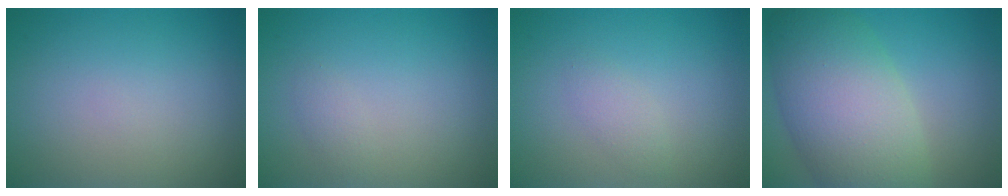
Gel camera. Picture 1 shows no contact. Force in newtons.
{"total": 0.8, "press": 0.8, "slide": 0.0}
{"total": 1.2, "press": 1.2, "slide": 0.0}
{"total": 10.1, "press": 10.1, "slide": 0.7}